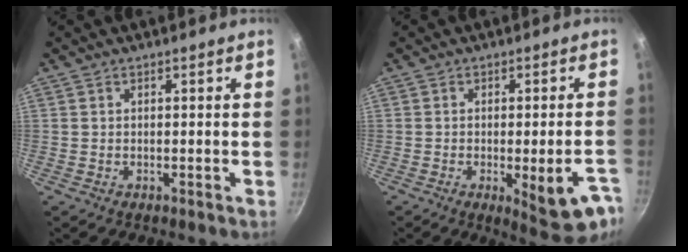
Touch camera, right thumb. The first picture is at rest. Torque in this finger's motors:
{"motor_torque": [-0.05, 0.17, -0.02, 0.26, 0.02]}